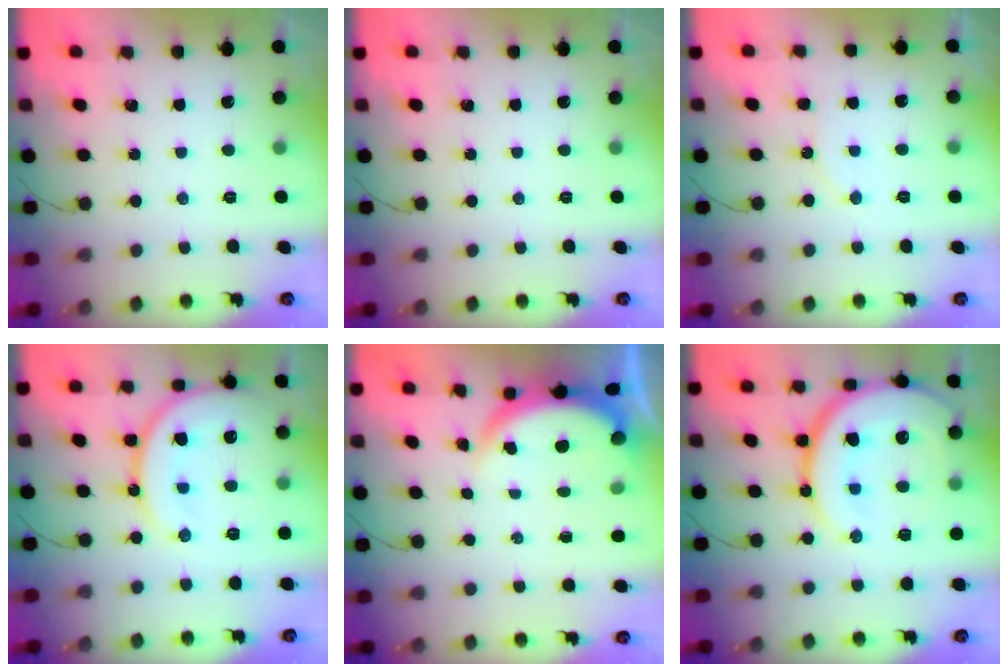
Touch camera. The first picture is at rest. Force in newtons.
{"total": 0.0}
{"total": 6.5, "press": 6.2, "slide": 1.9}
{"total": 15.9, "press": 15.8, "slide": 1.9}
{"total": 3.9, "press": 3.8, "slide": 1.2}
{"total": 21.6, "press": 21.4, "slide": 2.9}